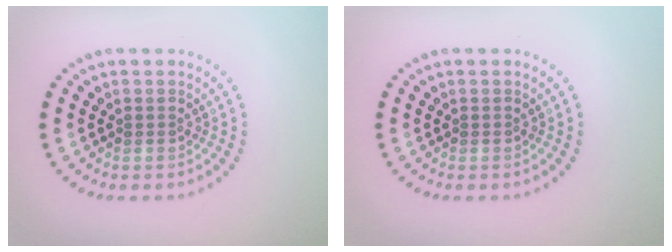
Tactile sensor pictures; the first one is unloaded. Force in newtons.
{"total": 0.0}